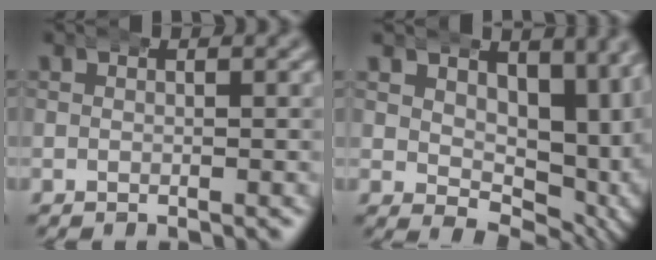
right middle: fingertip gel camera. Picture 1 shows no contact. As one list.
[{"total": 5.7, "force": [2.9, 3.1, 3.8], "torque": [-0.027, -0.013, 0.055]}]